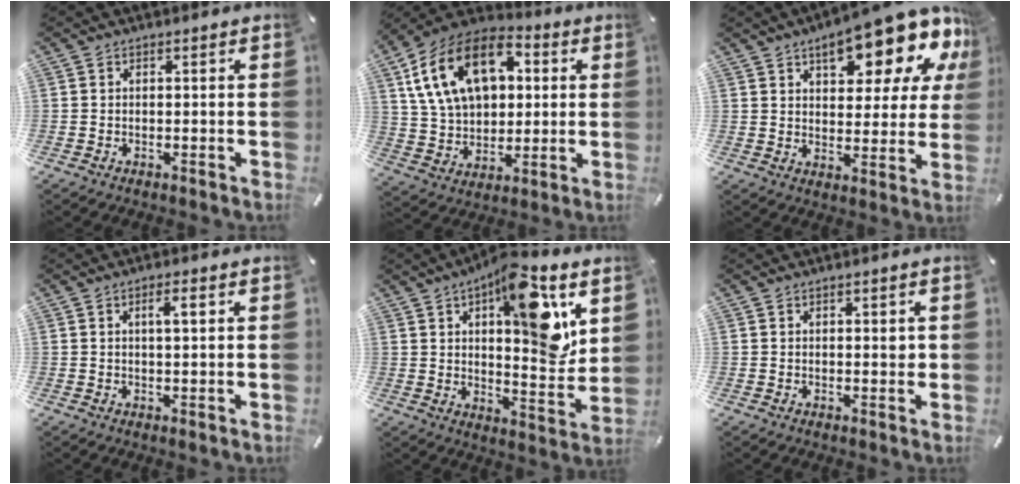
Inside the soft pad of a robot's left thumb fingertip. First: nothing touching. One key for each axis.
{"total": 19.2, "fx": 6.6, "fy": 13.2, "fz": 12.4, "tx": -0.248, "ty": -0.014, "tz": 0.118}
{"total": 18.5, "fx": 11.4, "fy": 7.6, "fz": 12.5, "tx": -0.160, "ty": -0.076, "tz": 0.183}
{"total": 3.2, "fx": 0.9, "fy": 0.5, "fz": 3.0, "tx": -0.051, "ty": 0.004, "tz": 0.010}
{"total": 17.7, "fx": 7.9, "fy": 6.7, "fz": 14.3, "tx": -0.188, "ty": -0.045, "tz": 0.121}
{"total": 1.7, "fx": 0.4, "fy": 0.9, "fz": 1.4, "tx": -0.012, "ty": -0.003, "tz": 0.003}